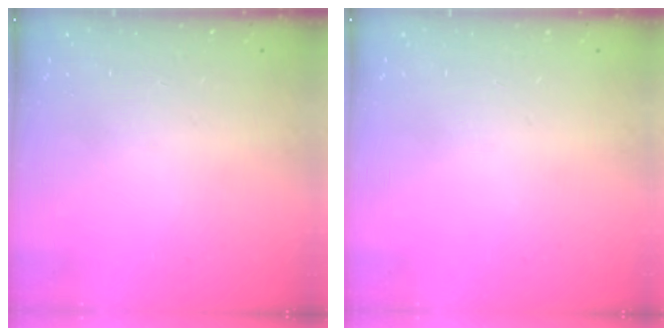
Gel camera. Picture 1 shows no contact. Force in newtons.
{"total": 0.0}